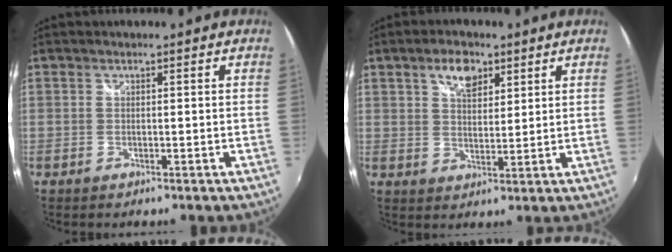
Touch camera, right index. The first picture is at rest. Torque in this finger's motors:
{"motor_torque": [0.08, 0.07, 0.15, 0.06]}